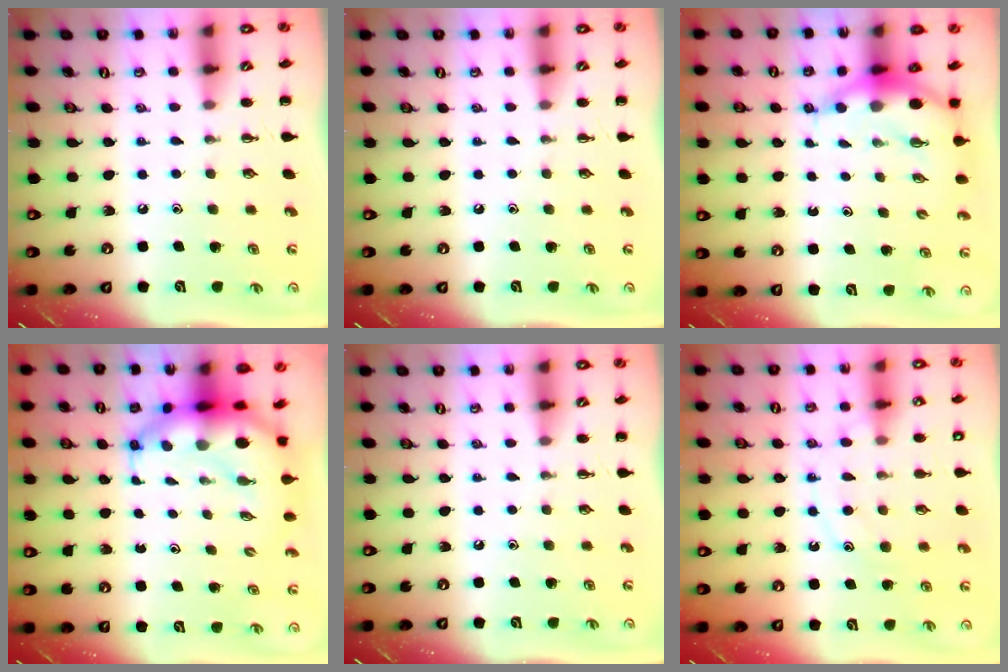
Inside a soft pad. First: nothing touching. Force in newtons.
{"total": 0.0}
{"total": 6.4, "press": 6.3, "slide": 1.2}
{"total": 8.5, "press": 8.3, "slide": 2.1}
{"total": 0.0}
{"total": 11.9, "press": 11.9, "slide": 0.7}